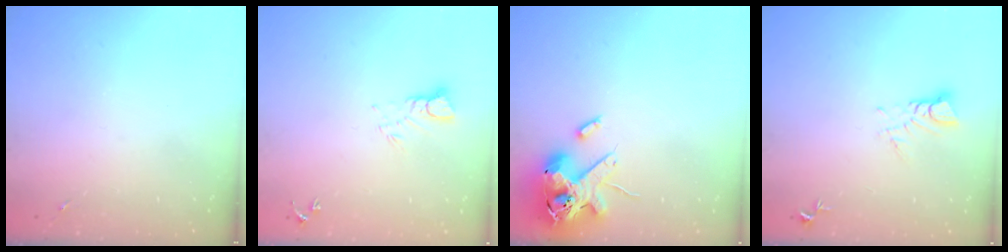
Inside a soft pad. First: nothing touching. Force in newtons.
{"total": 4.7, "press": 4.7, "slide": 0.3}
{"total": 16.4, "press": 16.2, "slide": 2.7}
{"total": 3.5, "press": 3.5, "slide": 0.2}